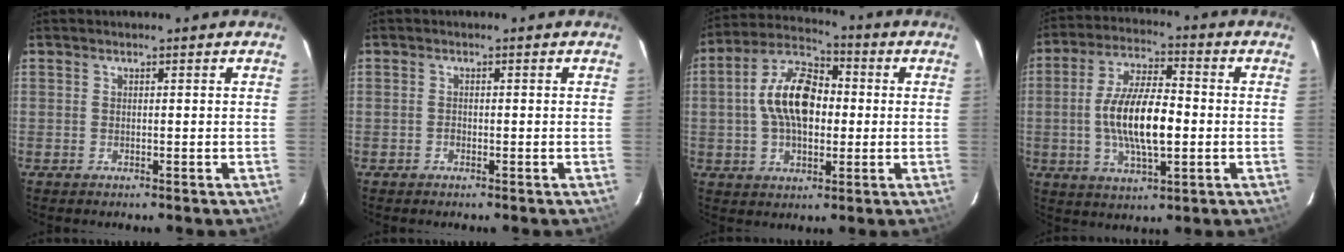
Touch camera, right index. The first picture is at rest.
{"total": 0.7, "force": [-0.5, 0.5, 0.2], "torque": [-0.004, 0.001, -0.008]}
{"total": 13.4, "force": [0.3, 7.7, 11.0], "torque": [-0.206, 0.025, -0.002]}
{"total": 13.4, "force": [-1.5, 4.8, 12.4], "torque": [-0.240, 0.002, -0.025]}